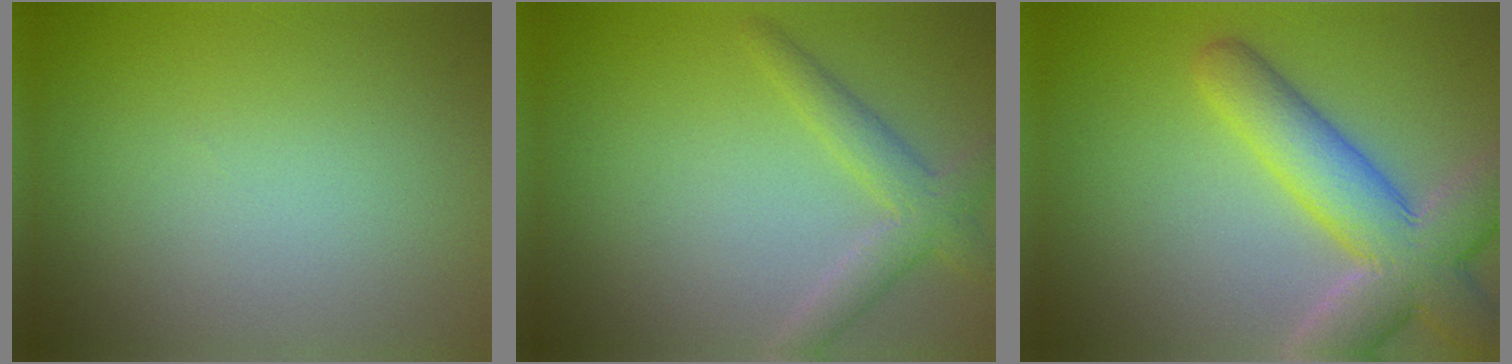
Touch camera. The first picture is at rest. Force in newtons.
{"total": 3.1, "press": 3.1, "slide": 0.1}
{"total": 8.1, "press": 8.1, "slide": 0.6}